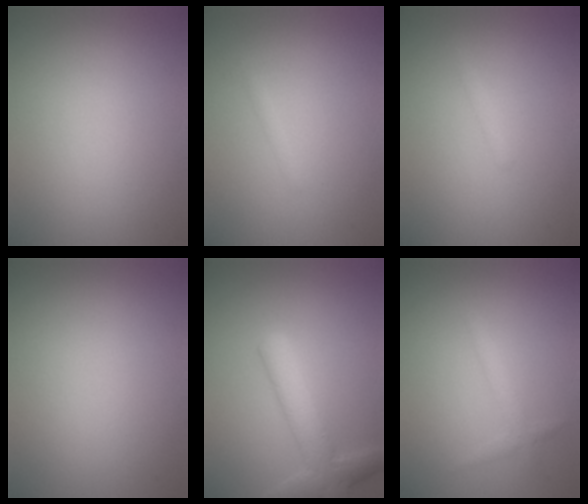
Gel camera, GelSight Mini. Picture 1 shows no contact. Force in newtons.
{"total": 0.6, "press": 0.6, "slide": 0.0}
{"total": 0.6, "press": 0.6, "slide": 0.0}
{"total": 0.0}
{"total": 4.1, "press": 4.1, "slide": 0.1}
{"total": 1.3, "press": 1.3, "slide": 0.1}